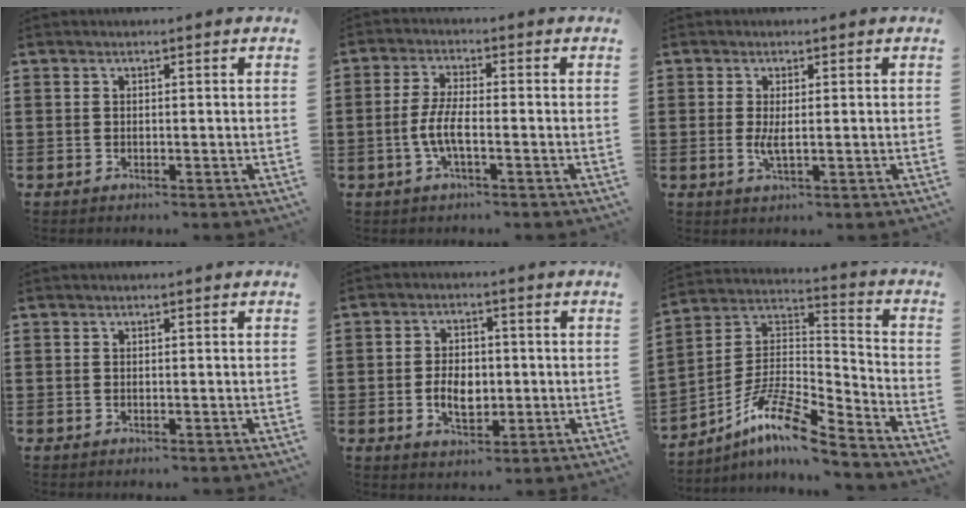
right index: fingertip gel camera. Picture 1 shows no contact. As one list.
[{"total": 5.0, "force": [-1.6, 1.2, 4.6], "torque": [-0.114, -0.009, -0.041]}, {"total": 2.5, "force": [-0.1, 0.5, 2.4], "torque": [-0.043, -0.003, -0.001]}, {"total": 0.0}, {"total": 5.4, "force": [-0.8, 3.4, 4.1], "torque": [-0.078, 0.002, -0.018]}, {"total": 10.9, "force": [-8.5, 1.6, 6.7], "torque": [-0.140, 0.004, -0.172]}]